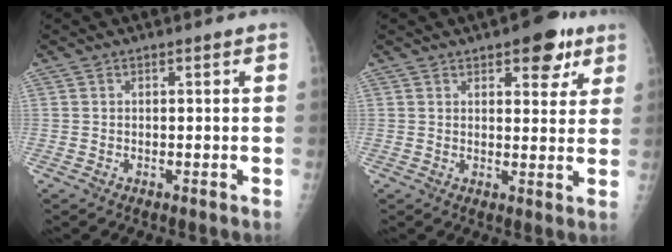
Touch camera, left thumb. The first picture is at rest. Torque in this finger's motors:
{"motor_torque": [1.14, 1.13, 1.06, -0.54, 0.26]}